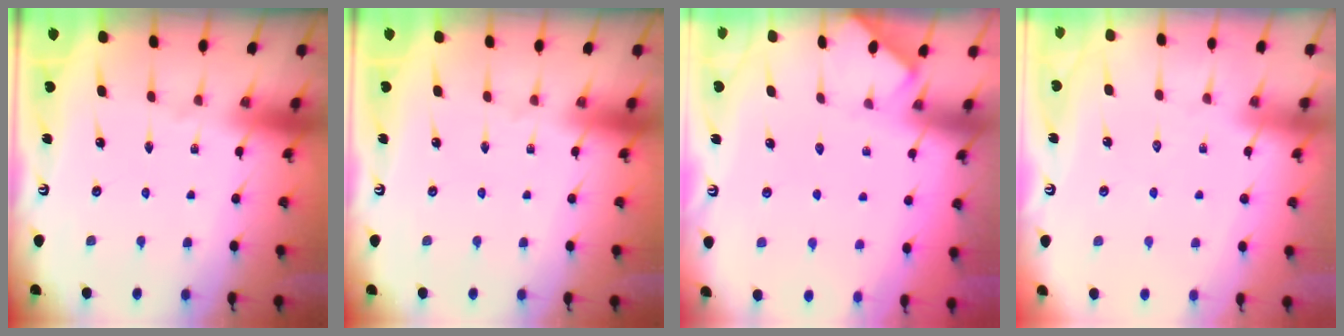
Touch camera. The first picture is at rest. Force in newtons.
{"total": 0.0}
{"total": 1.9, "press": 1.9, "slide": 0.3}
{"total": 3.3, "press": 3.2, "slide": 0.5}